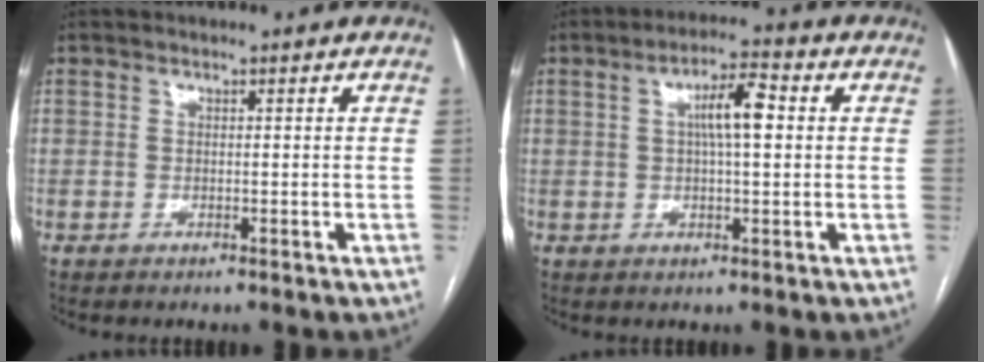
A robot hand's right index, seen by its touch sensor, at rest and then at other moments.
{"total": 6.5, "force": [1.3, 1.3, 6.2], "torque": [-0.109, 0.017, 0.020]}